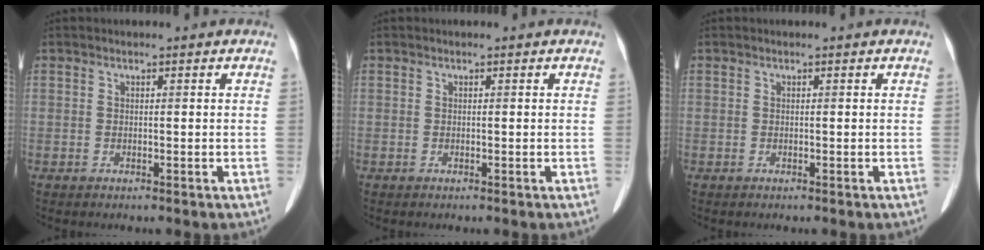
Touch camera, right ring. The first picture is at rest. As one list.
[{"total": 0.0}, {"total": 0.0}]